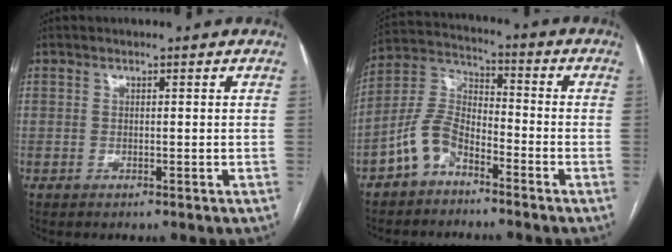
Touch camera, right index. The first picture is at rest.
{"total": 8.0, "force": [-5.0, 4.1, 4.7], "torque": [-0.113, 0.020, -0.106]}